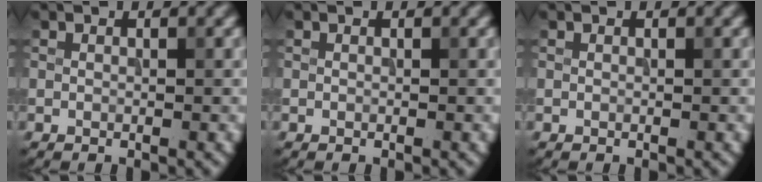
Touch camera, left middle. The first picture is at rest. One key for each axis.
{"total": 0.0}
{"total": 0.0}